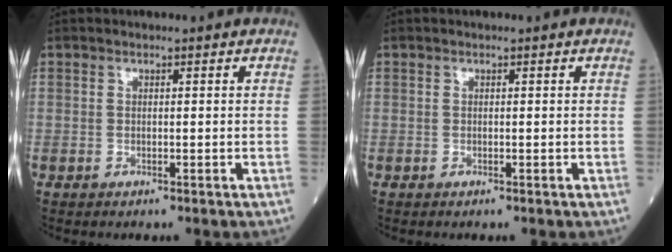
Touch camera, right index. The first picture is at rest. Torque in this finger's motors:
{"motor_torque": [0.00, 0.00, 0.00, 0.00]}